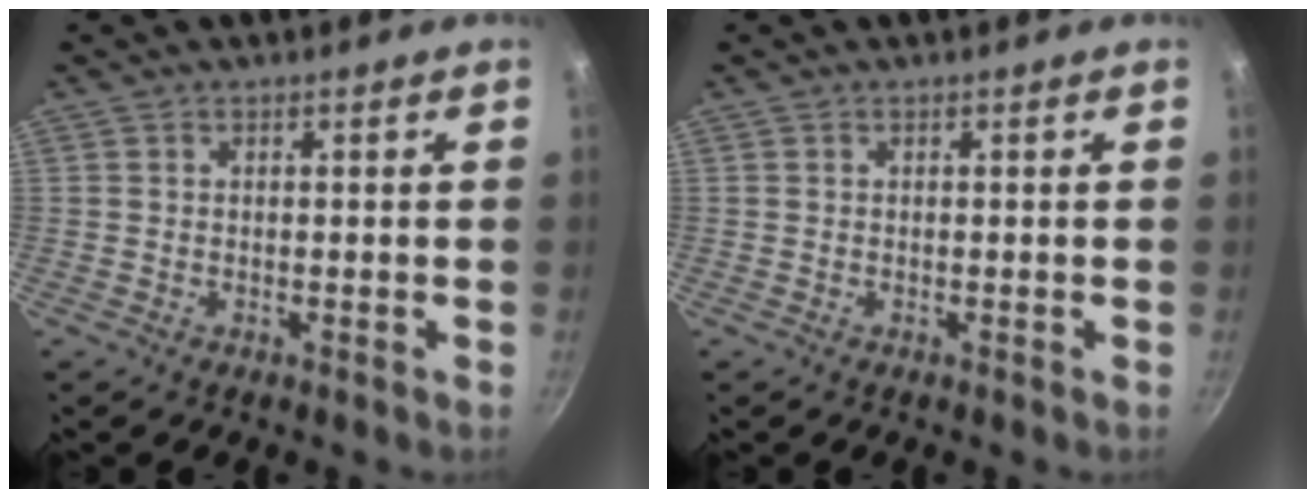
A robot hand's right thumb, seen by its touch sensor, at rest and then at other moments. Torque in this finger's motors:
{"motor_torque": [-0.05, 0.01, 0.03, 0.00, 0.00]}